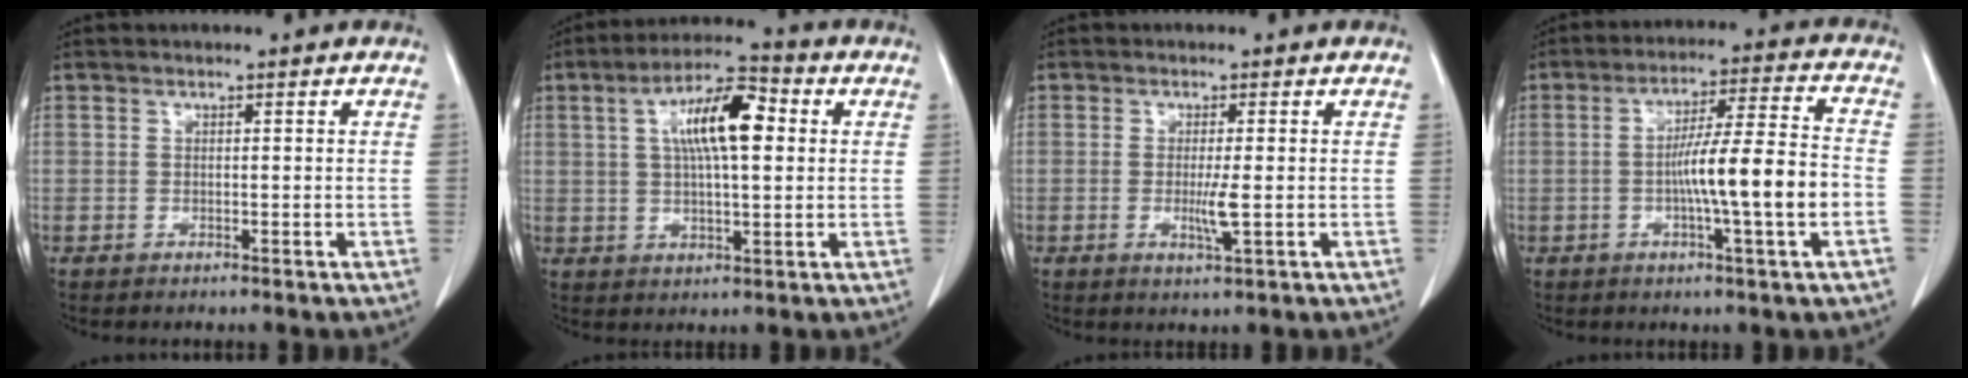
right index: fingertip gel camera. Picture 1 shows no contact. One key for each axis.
{"total": 10.8, "fx": 2.5, "fy": 2.9, "fz": 10.1, "tx": -0.186, "ty": 0.026, "tz": 0.038}
{"total": 3.1, "fx": -0.4, "fy": 0.0, "fz": 3.1, "tx": -0.058, "ty": -0.006, "tz": -0.004}
{"total": 11.8, "fx": -2.6, "fy": -0.4, "fz": 11.5, "tx": -0.193, "ty": 0.004, "tz": -0.047}